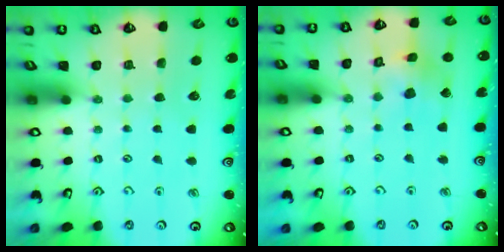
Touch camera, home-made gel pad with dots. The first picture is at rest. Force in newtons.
{"total": 7.2, "press": 7.2, "slide": 0.5}